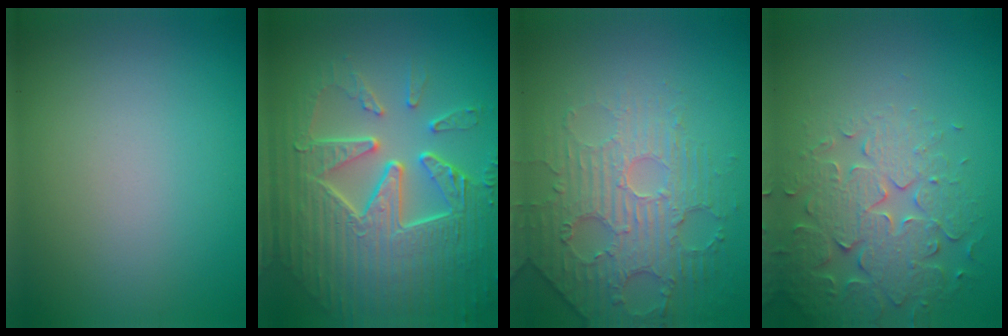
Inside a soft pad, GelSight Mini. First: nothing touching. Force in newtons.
{"total": 9.8, "press": 6.6, "slide": 7.2}
{"total": 4.7, "press": 3.7, "slide": 2.8}
{"total": 4.6, "press": 4.5, "slide": 0.8}